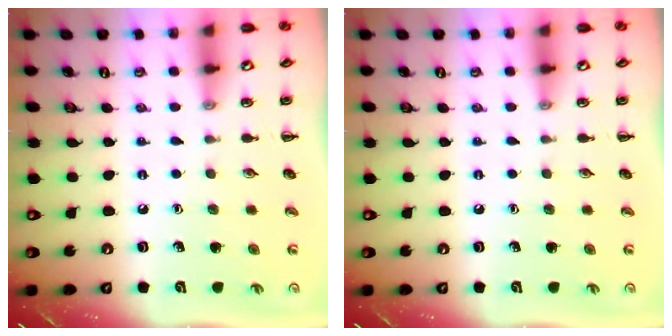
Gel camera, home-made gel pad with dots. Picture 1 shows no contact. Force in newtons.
{"total": 0.0}